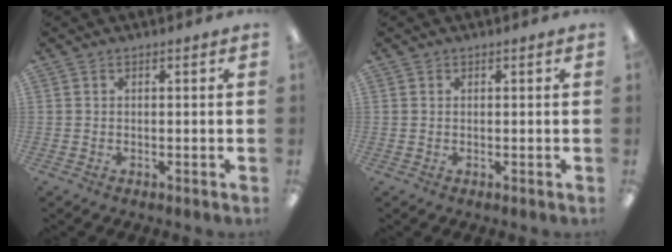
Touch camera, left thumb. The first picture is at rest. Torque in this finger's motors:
{"motor_torque": [-0.04, 0.10, 0.24, 0.04, 0.00]}